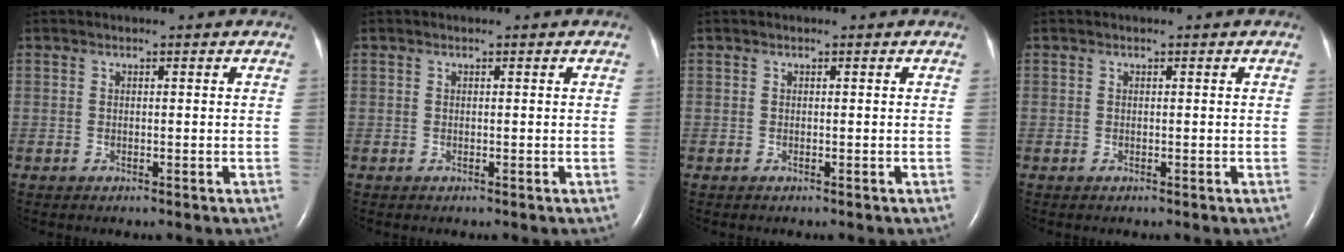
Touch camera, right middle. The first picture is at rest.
{"total": 0.0}
{"total": 0.0}
{"total": 0.0}